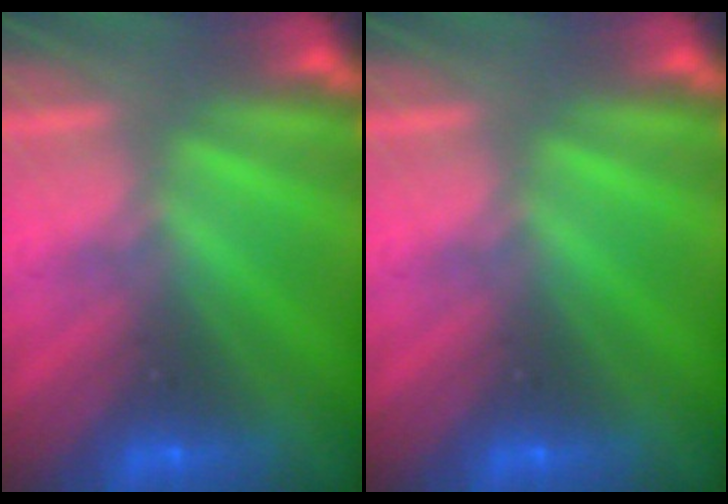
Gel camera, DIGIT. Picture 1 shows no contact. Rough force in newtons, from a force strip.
{"total": 0.0}